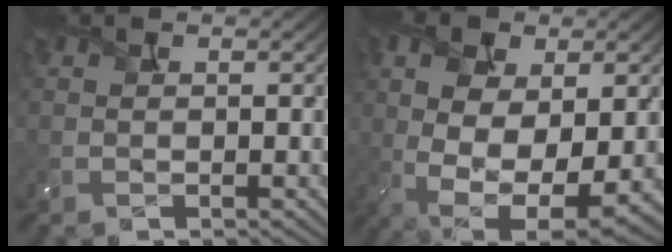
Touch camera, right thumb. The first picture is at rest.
{"total": 13.5, "force": [-1.1, 7.0, 11.4], "torque": [-0.209, -0.015, -0.010]}